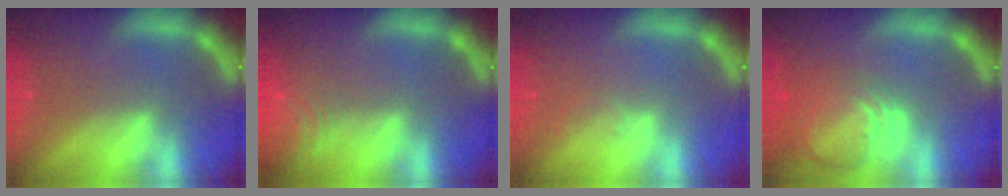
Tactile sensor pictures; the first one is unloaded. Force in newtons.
{"total": 5.5}
{"total": 1.0}
{"total": 7.0}